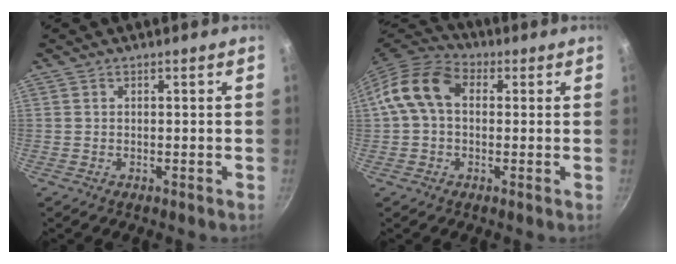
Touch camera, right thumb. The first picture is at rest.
{"total": 11.5, "force": [1.6, 8.0, 8.1], "torque": [-0.153, 0.035, 0.018]}